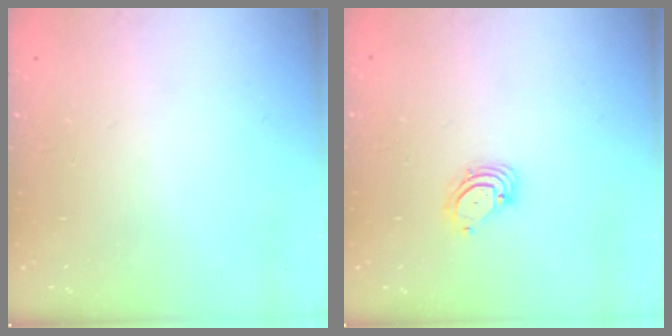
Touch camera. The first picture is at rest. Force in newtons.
{"total": 3.4, "press": 3.4, "slide": 0.3}